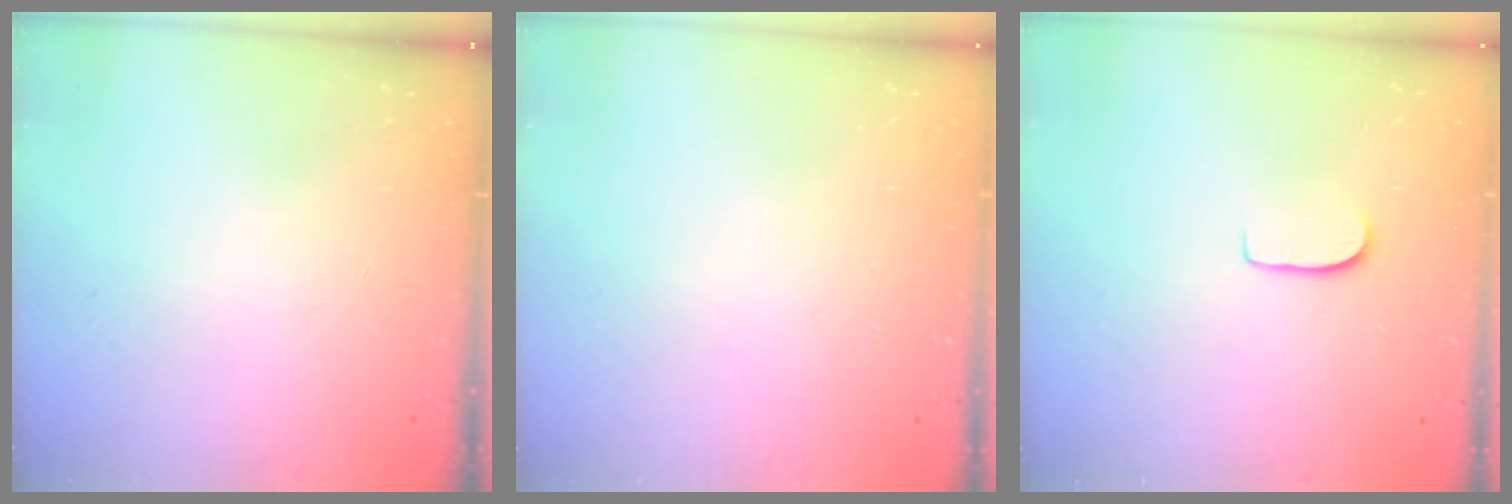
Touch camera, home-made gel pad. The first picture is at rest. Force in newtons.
{"total": 0.0}
{"total": 6.1, "press": 6.1, "slide": 0.5}